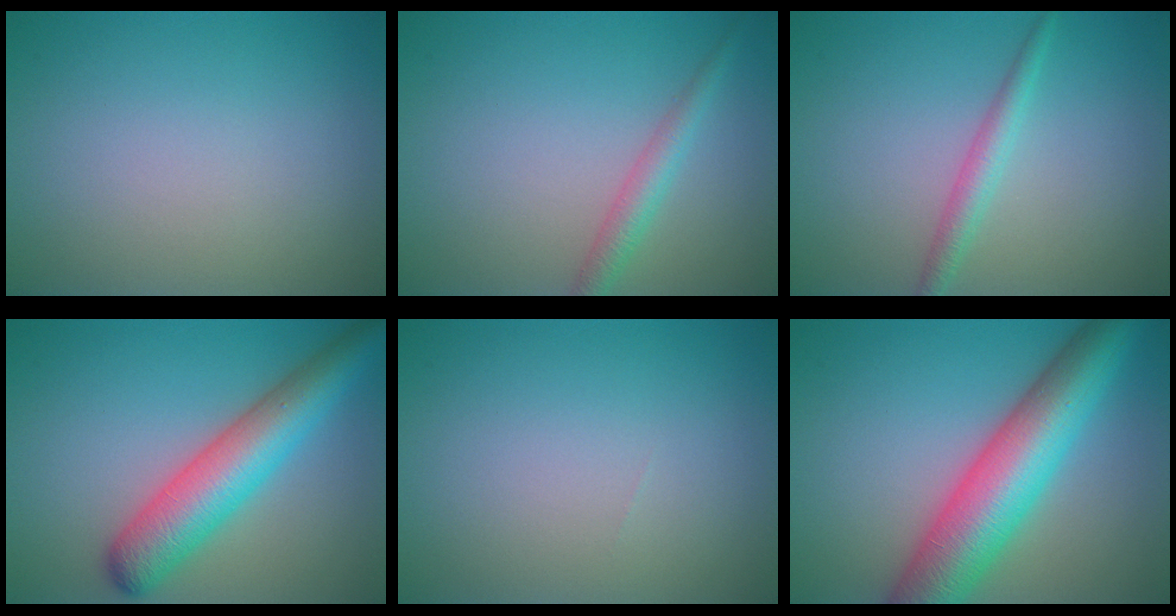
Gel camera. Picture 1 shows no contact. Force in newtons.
{"total": 2.2, "press": 2.2, "slide": 0.1}
{"total": 2.1, "press": 2.1, "slide": 0.0}
{"total": 7.2, "press": 7.2, "slide": 0.3}
{"total": 0.0}
{"total": 9.9, "press": 9.9, "slide": 0.3}